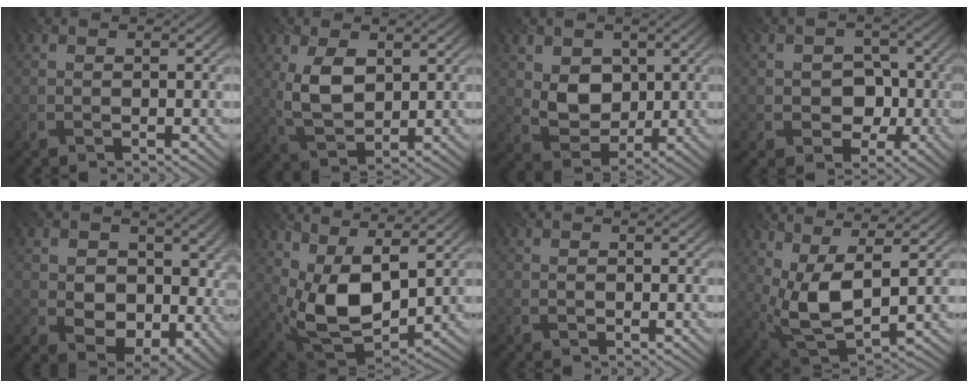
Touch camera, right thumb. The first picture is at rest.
{"total": 7.0, "force": [1.9, 4.1, 5.3], "torque": [-0.122, -0.001, 0.043]}
{"total": 6.4, "force": [1.8, 5.0, 3.5], "torque": [-0.096, -0.012, 0.029]}
{"total": 5.7, "force": [-0.7, 4.9, 2.8], "torque": [-0.036, 0.007, -0.028]}
{"total": 11.5, "force": [1.3, 8.7, 7.4], "torque": [-0.134, -0.023, 0.027]}
{"total": 10.9, "force": [3.6, 5.7, 8.6], "torque": [-0.192, -0.013, 0.076]}
{"total": 0.0}
{"total": 9.6, "force": [3.3, 4.2, 8.0], "torque": [-0.187, -0.004, 0.069]}